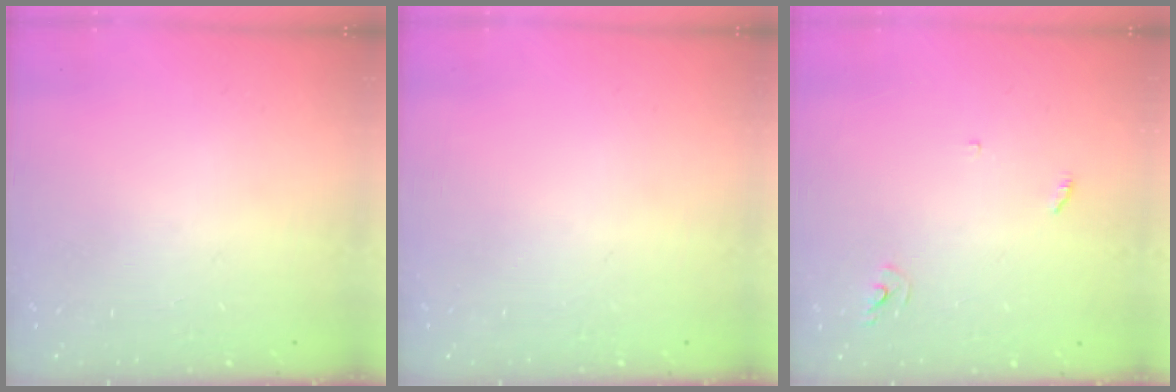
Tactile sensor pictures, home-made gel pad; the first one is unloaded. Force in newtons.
{"total": 0.0}
{"total": 2.9, "press": 2.9, "slide": 0.2}